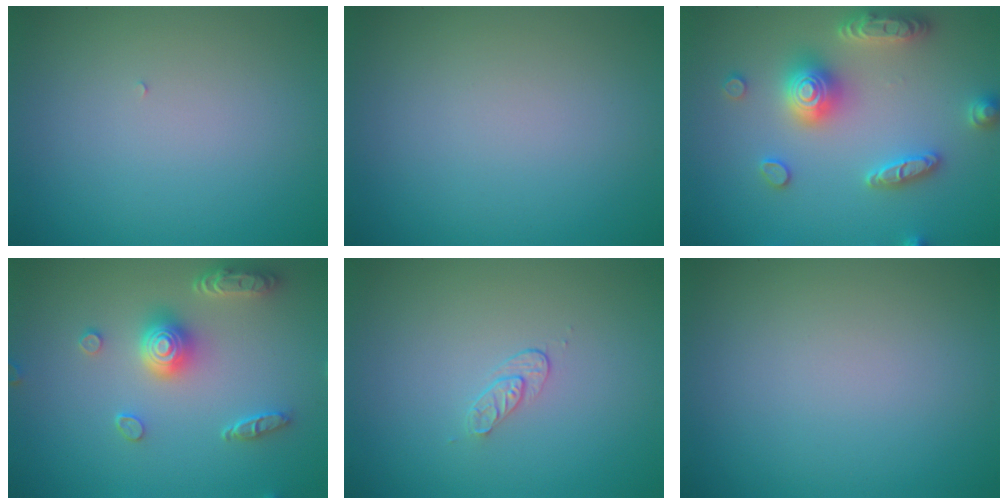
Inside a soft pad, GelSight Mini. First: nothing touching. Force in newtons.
{"total": 0.0}
{"total": 5.4, "press": 5.3, "slide": 0.9}
{"total": 4.5, "press": 3.8, "slide": 2.5}
{"total": 1.2, "press": 0.6, "slide": 1.0}
{"total": 0.0}